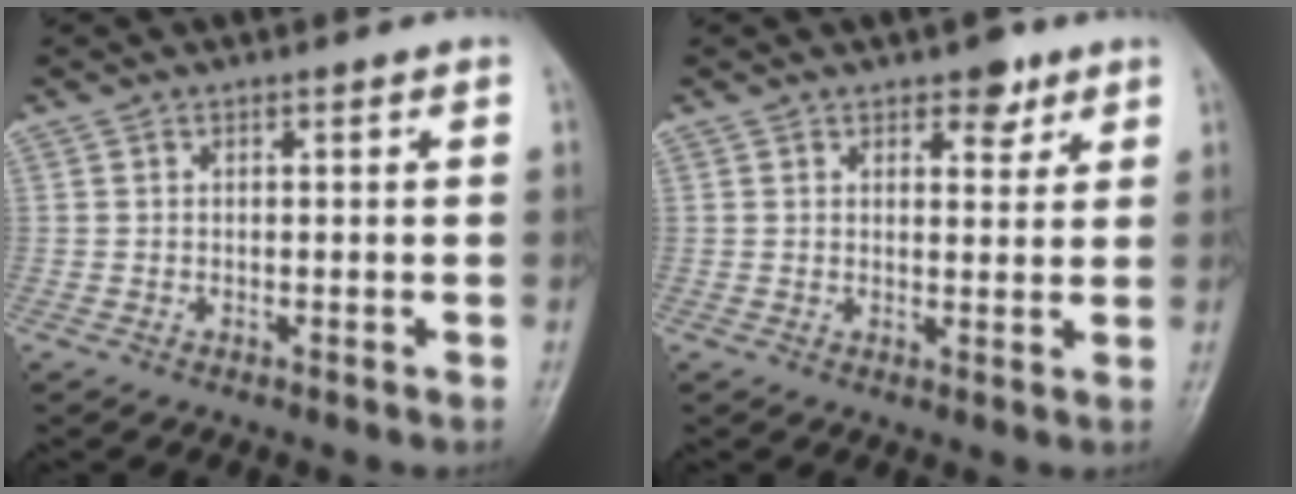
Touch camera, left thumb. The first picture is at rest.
{"total": 4.2, "force": [2.8, 2.2, 2.2], "torque": [-0.008, -0.015, 0.039]}